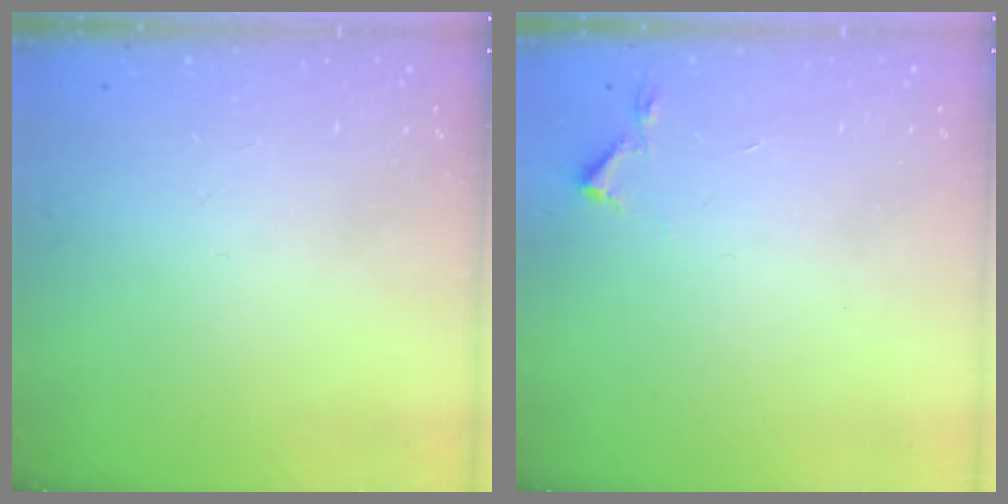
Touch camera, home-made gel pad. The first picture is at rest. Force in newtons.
{"total": 2.7, "press": 2.6, "slide": 0.4}